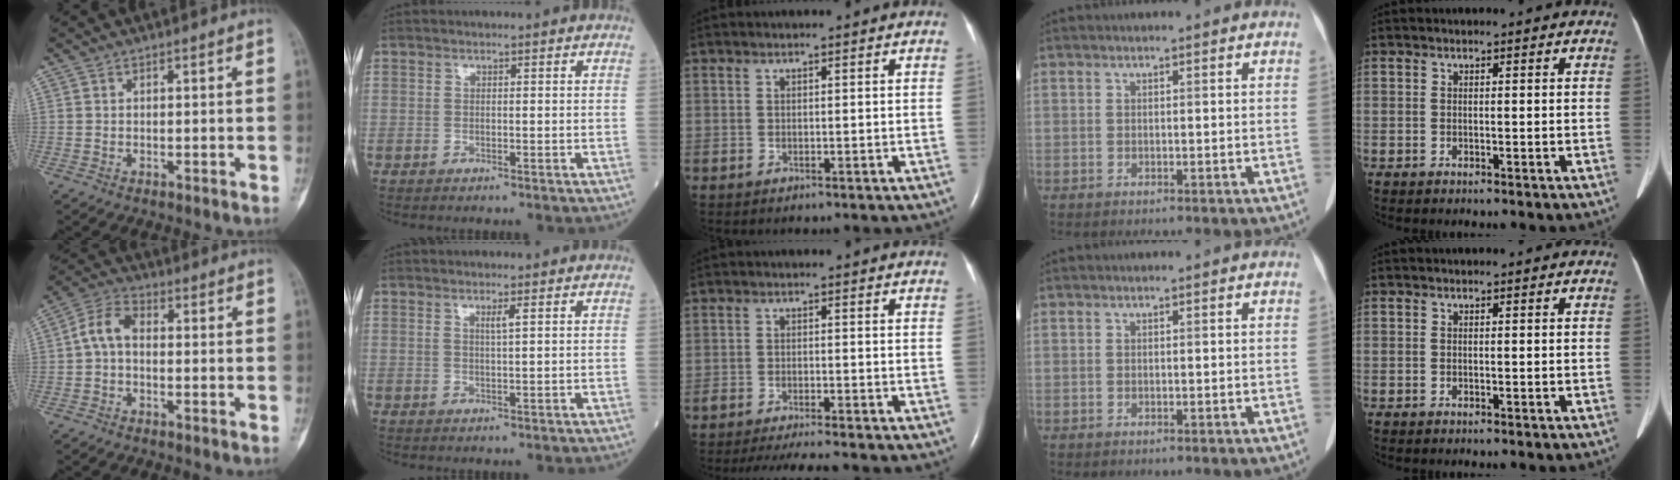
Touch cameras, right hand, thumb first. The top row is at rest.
{"thumb": {"total": 5.9, "force": [-0.3, 3.7, 4.6], "torque": [-0.085, 0.020, -0.018]}, "index": {"total": 1.4, "force": [0.6, -0.2, 1.2], "torque": [-0.025, -0.003, 0.010]}, "middle": {"total": 6.6, "force": [-5.9, 0.1, 3.0], "torque": [-0.040, -0.016, -0.095]}}